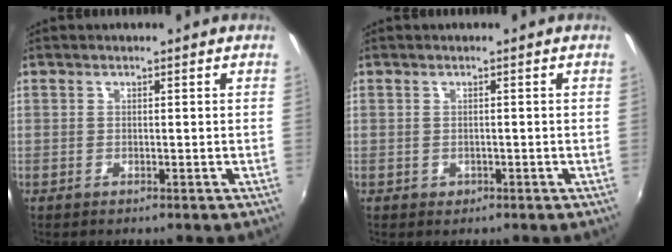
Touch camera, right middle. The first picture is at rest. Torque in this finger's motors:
{"motor_torque": [0.28, -0.25, -0.03, 0.00]}